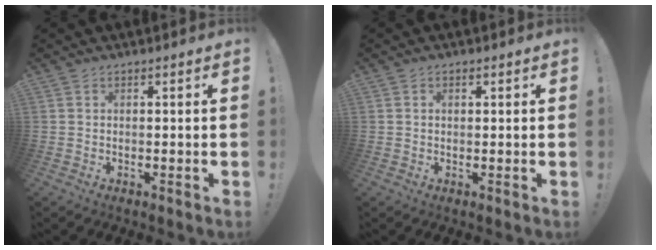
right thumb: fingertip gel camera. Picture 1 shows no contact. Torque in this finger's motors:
{"motor_torque": [-0.05, -0.16, -0.37, 0.14, -0.02]}